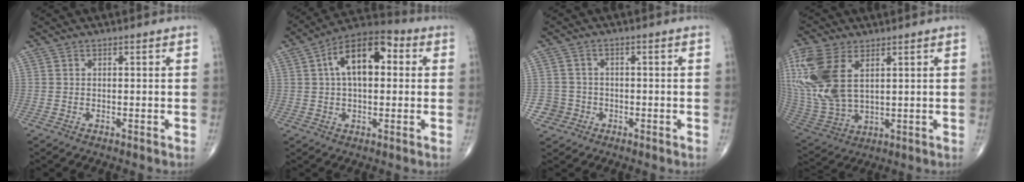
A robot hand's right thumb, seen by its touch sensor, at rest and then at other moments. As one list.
[{"total": 13.1, "force": [2.5, 7.0, 10.8], "torque": [-0.165, 0.030, 0.030]}, {"total": 3.8, "force": [-1.5, 3.5, -0.1], "torque": [0.019, 0.015, -0.032]}, {"total": 17.9, "force": [5.4, 10.0, 13.8], "torque": [-0.328, -0.017, 0.114]}]